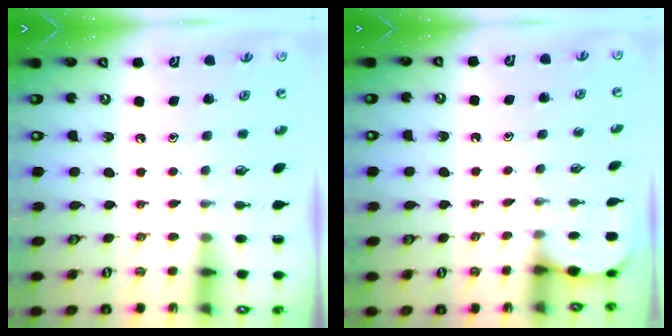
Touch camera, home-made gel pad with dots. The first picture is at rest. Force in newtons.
{"total": 1.4, "press": 1.4, "slide": 0.1}